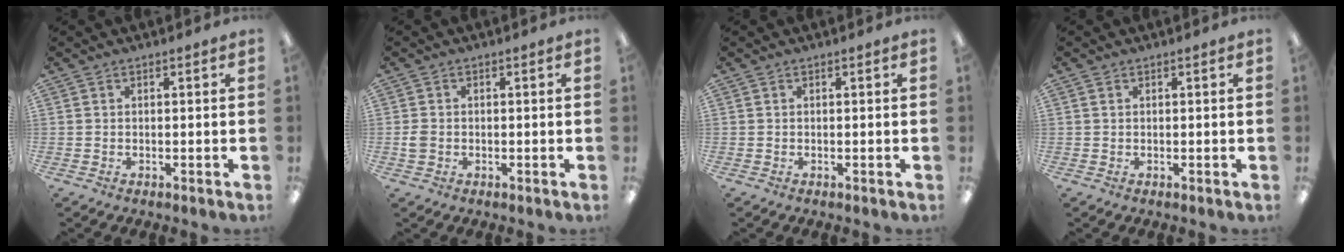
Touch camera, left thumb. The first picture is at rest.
{"total": 2.2, "force": [-0.3, 1.9, 1.1], "torque": [-0.019, 0.005, -0.006]}
{"total": 0.0}
{"total": 0.8, "force": [0.4, 0.6, 0.4], "torque": [-0.009, 0.003, 0.007]}